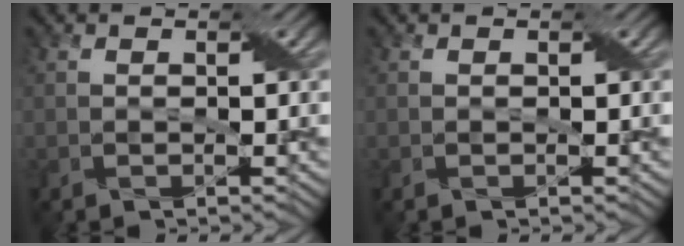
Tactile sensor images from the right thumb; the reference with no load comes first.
{"total": 0.0}